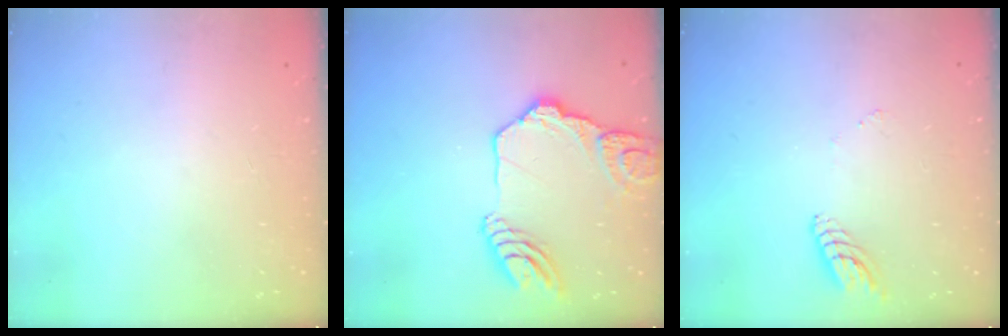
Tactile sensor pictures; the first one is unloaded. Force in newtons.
{"total": 15.3, "press": 15.3, "slide": 1.5}
{"total": 6.8, "press": 6.8, "slide": 0.5}